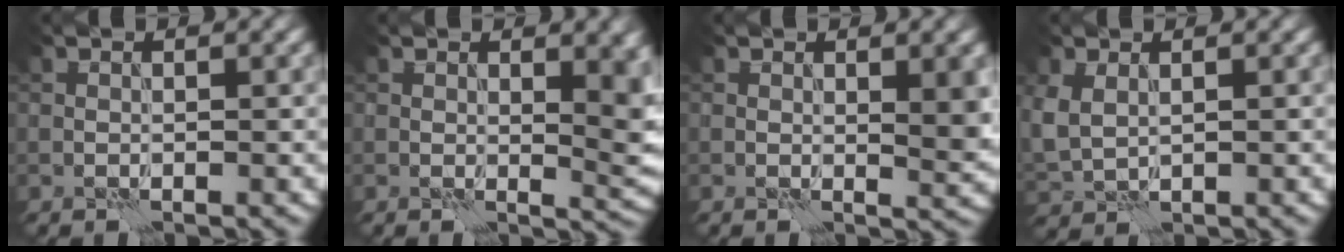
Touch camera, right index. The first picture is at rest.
{"total": 5.6, "force": [1.5, 2.4, 4.9], "torque": [-0.066, -0.002, 0.027]}
{"total": 2.9, "force": [0.7, 0.9, 2.7], "torque": [-0.039, -0.001, 0.015]}
{"total": 3.1, "force": [1.0, 2.2, 2.1], "torque": [-0.067, -0.004, 0.025]}